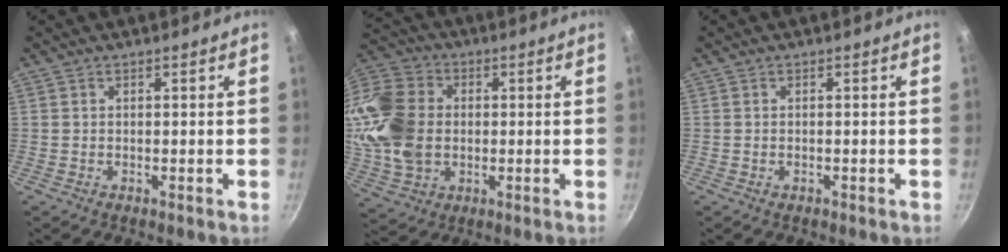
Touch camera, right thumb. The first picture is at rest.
{"total": 18.9, "force": [0.3, 14.6, 11.9], "torque": [-0.231, 0.015, 0.005]}
{"total": 0.0}